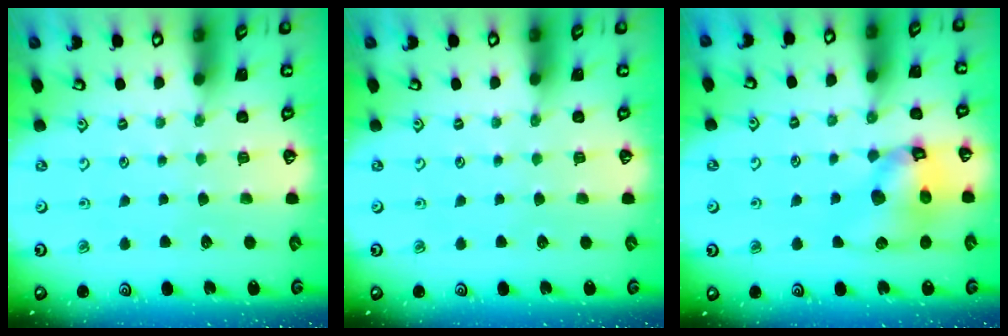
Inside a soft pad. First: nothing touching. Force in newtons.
{"total": 0.0}
{"total": 12.6, "press": 12.5, "slide": 1.6}